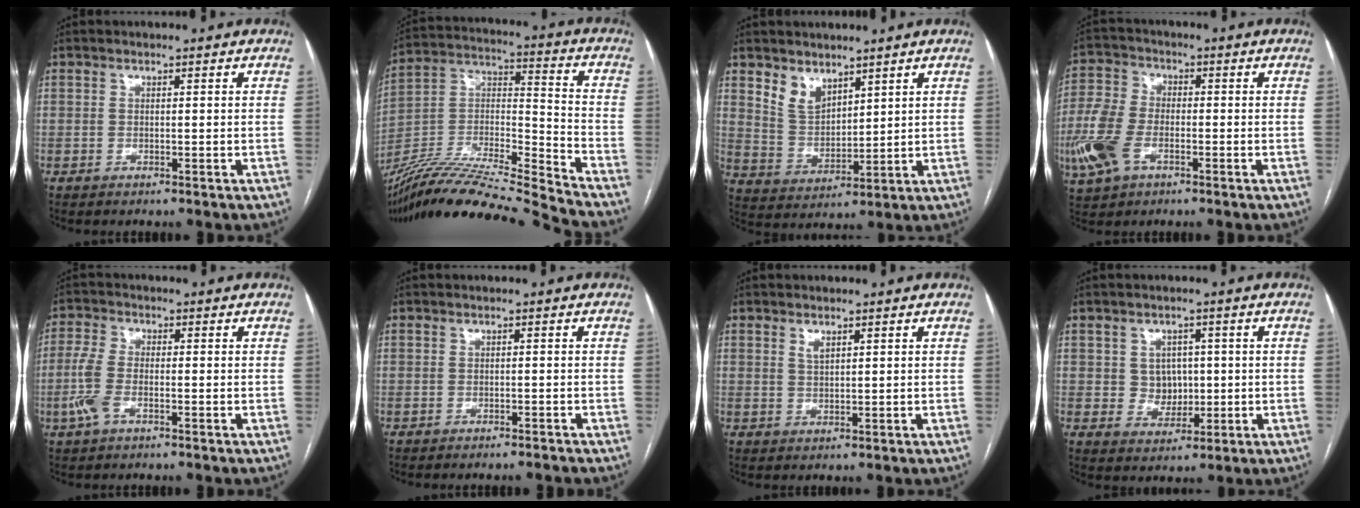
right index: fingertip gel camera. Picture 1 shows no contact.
{"total": 23.6, "force": [-21.6, -1.3, 9.6], "torque": [-0.208, -0.012, -0.376]}
{"total": 6.0, "force": [4.4, 3.4, 2.4], "torque": [-0.050, 0.000, 0.099]}
{"total": 10.4, "force": [-3.8, 6.2, 7.4], "torque": [-0.194, -0.003, -0.076]}
{"total": 4.8, "force": [-1.8, 2.0, 4.0], "torque": [-0.108, -0.003, -0.041]}
{"total": 2.4, "force": [-2.3, -0.1, 0.5], "torque": [-0.005, -0.003, -0.030]}
{"total": 1.5, "force": [0.9, 0.5, 1.0], "torque": [-0.021, 0.000, 0.021]}
{"total": 4.5, "force": [0.5, 4.1, 1.7], "torque": [-0.020, 0.007, 0.015]}